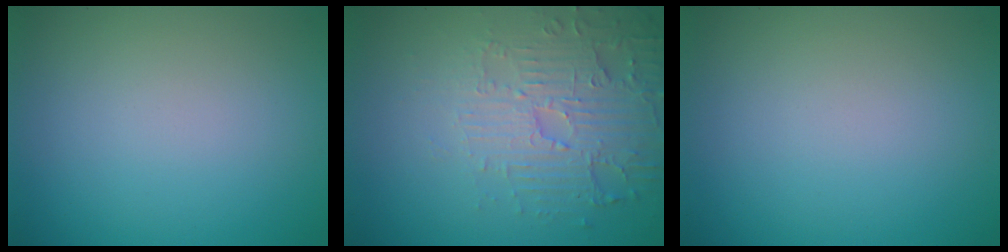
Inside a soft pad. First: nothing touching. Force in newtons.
{"total": 5.3, "press": 3.6, "slide": 3.8}
{"total": 0.0}